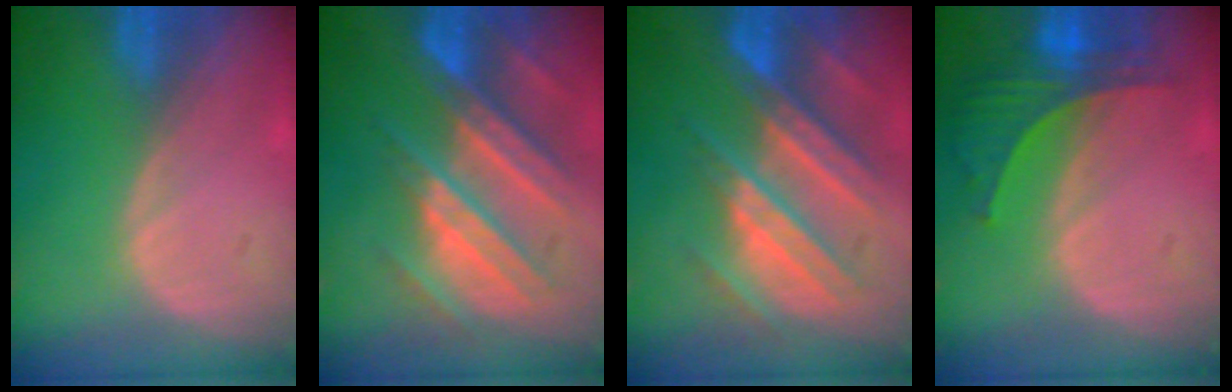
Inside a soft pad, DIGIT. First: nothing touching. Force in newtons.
{"total": 10.8, "press": 9.6, "slide": 4.9}
{"total": 10.8, "press": 9.6, "slide": 4.9}
{"total": 5.8, "press": 5.7, "slide": 0.5}